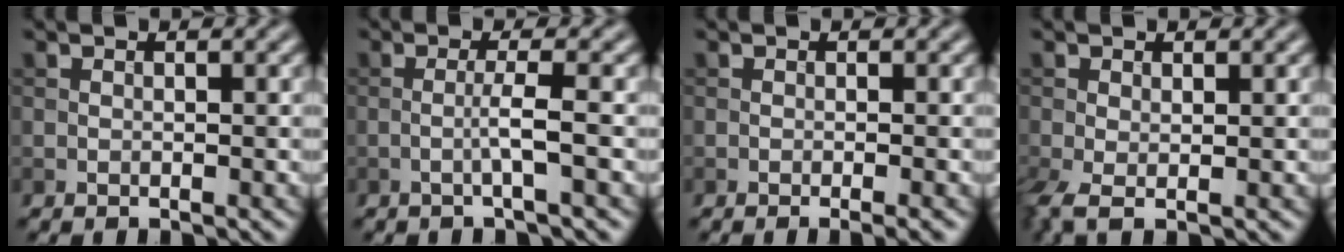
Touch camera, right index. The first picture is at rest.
{"total": 2.1, "force": [-0.6, 0.0, 2.1], "torque": [-0.040, 0.004, -0.017]}
{"total": 1.7, "force": [-0.6, 0.4, 1.5], "torque": [-0.015, -0.004, -0.011]}
{"total": 2.4, "force": [-0.7, 1.2, 2.0], "torque": [-0.055, -0.010, -0.014]}